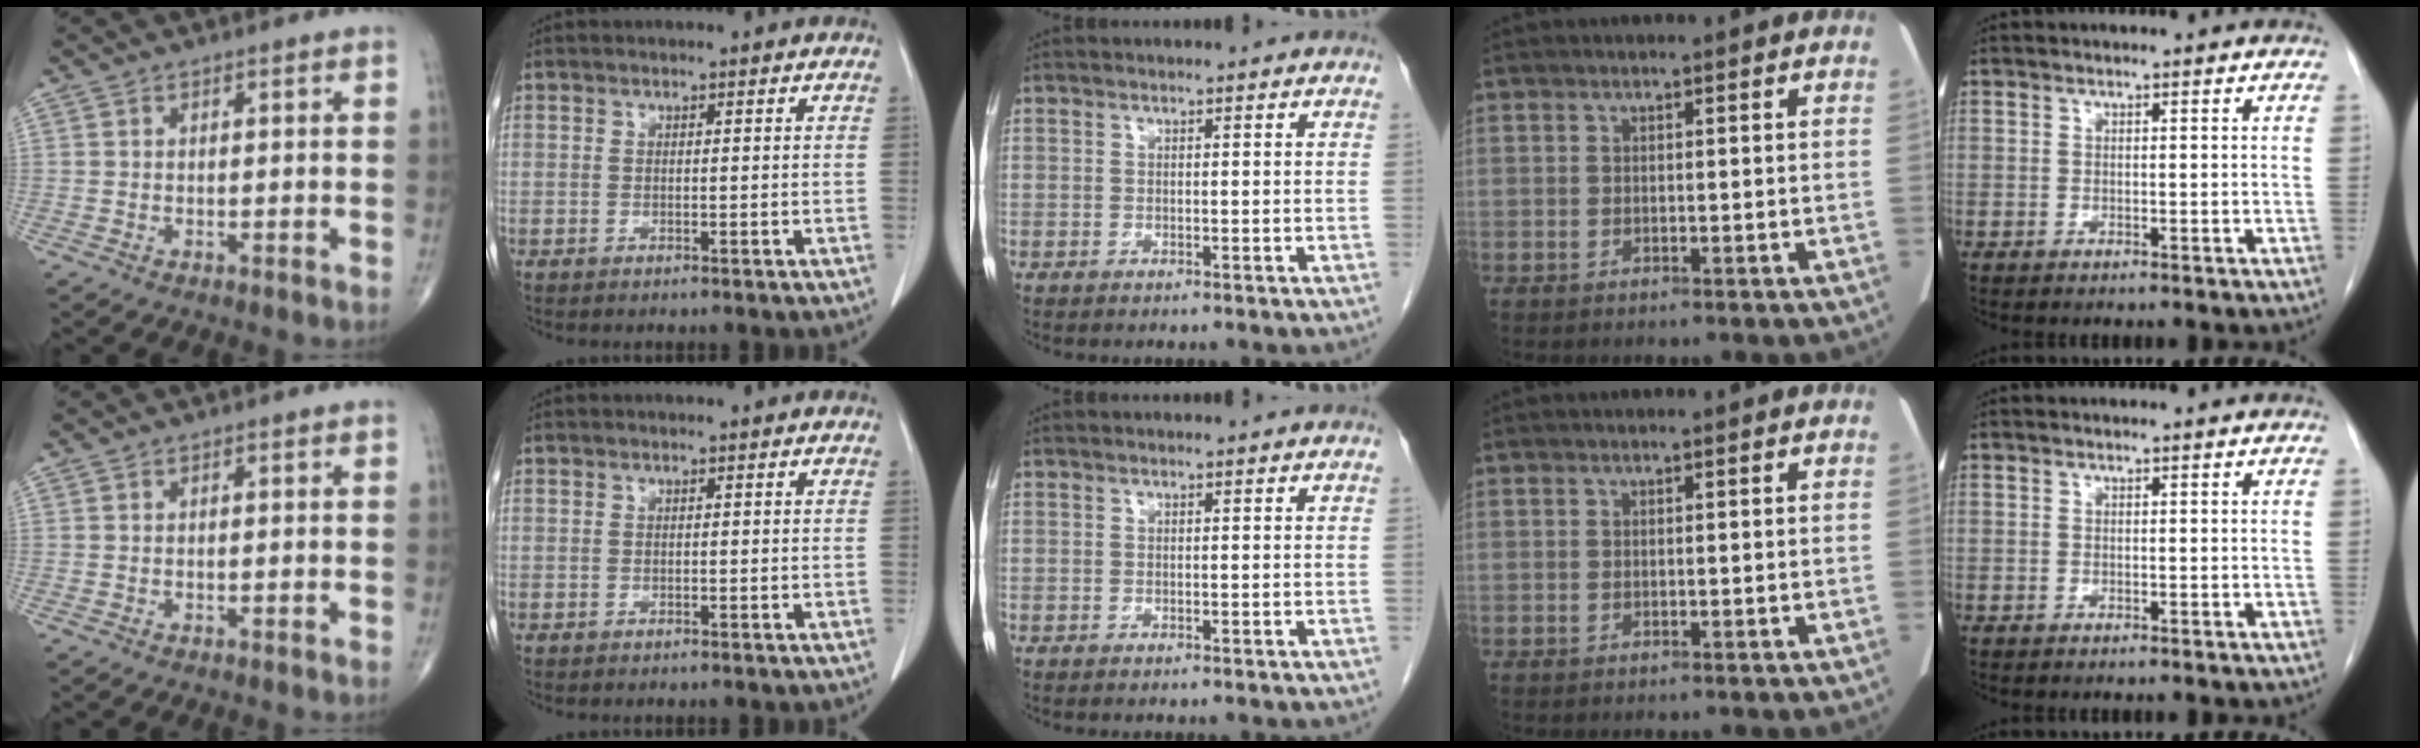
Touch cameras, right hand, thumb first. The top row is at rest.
{}